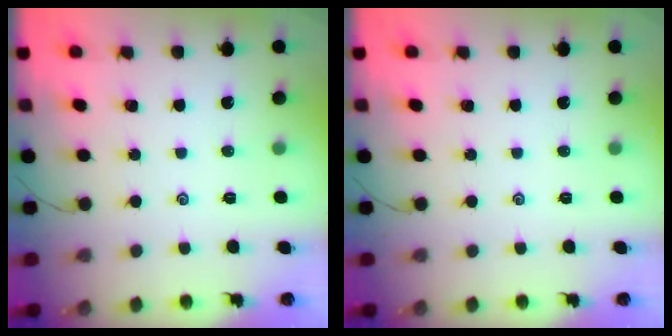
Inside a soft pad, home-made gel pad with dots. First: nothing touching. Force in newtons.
{"total": 0.0}